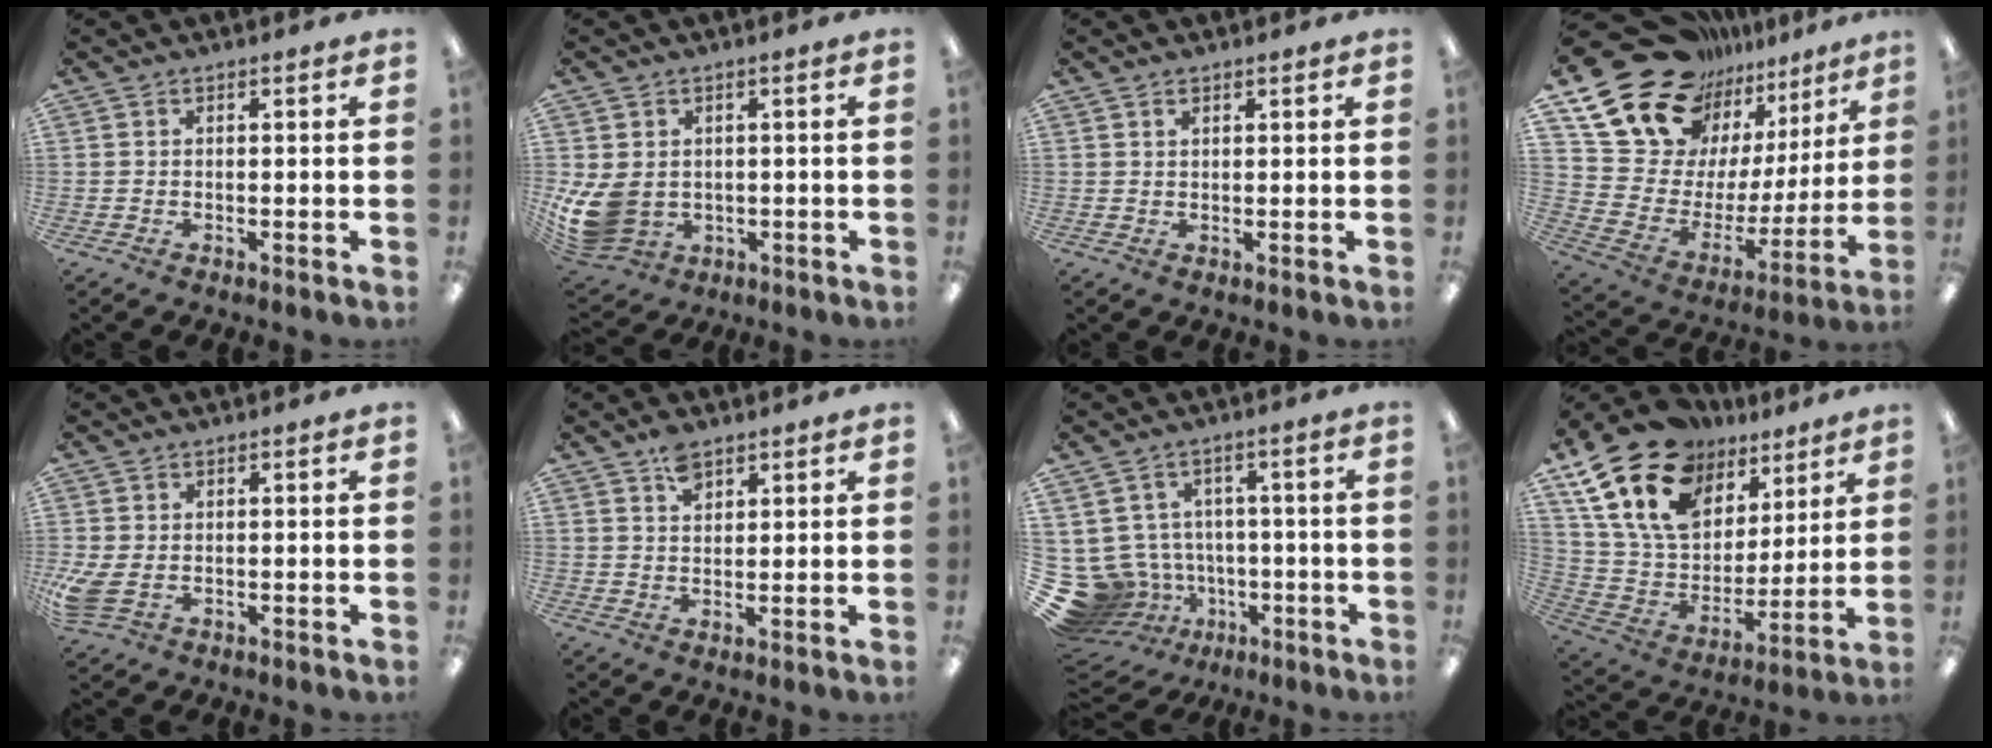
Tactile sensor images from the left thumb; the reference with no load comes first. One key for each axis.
{"total": 10.2, "fx": -0.6, "fy": 8.2, "fz": 6.0, "tx": -0.141, "ty": 0.000, "tz": -0.003}
{"total": 1.2, "fx": 0.9, "fy": 0.6, "fz": 0.5, "tx": -0.011, "ty": 0.001, "tz": 0.017}
{"total": 21.5, "fx": 16.3, "fy": 12.3, "fz": 6.6, "tx": -0.128, "ty": -0.129, "tz": 0.315}
{"total": 5.1, "fx": -0.6, "fy": 3.6, "fz": 3.5, "tx": -0.079, "ty": -0.004, "tz": -0.012}
{"total": 4.4, "fx": 2.9, "fy": 2.5, "fz": 2.1, "tx": -0.031, "ty": -0.006, "tz": 0.053}
{"total": 12.0, "fx": -3.8, "fy": 10.8, "fz": 3.5, "tx": -0.113, "ty": 0.010, "tz": -0.045}
{"total": 21.7, "fx": 12.9, "fy": 13.4, "fz": 11.2, "tx": -0.223, "ty": -0.063, "tz": 0.235}